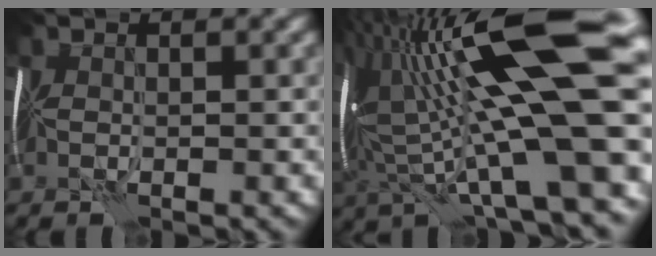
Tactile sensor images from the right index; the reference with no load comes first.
{"total": 18.7, "force": [2.7, 4.6, 18.0], "torque": [-0.294, 0.020, 0.049]}